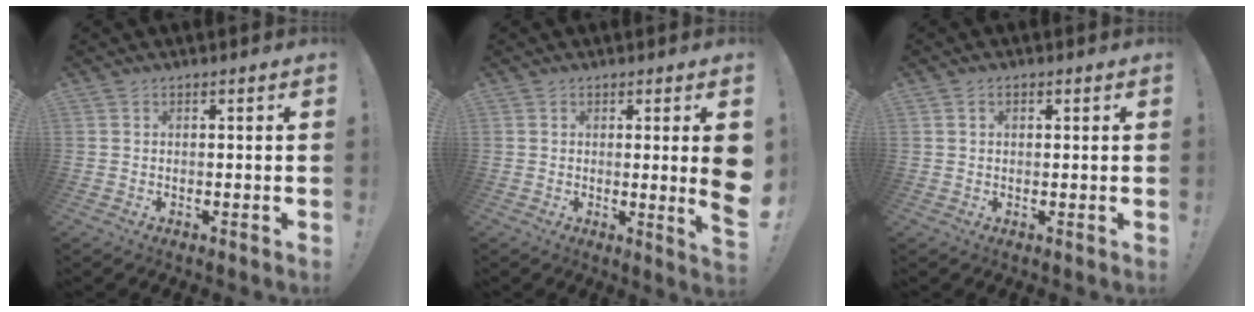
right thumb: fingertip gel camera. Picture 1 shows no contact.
{"total": 7.4, "force": [0.8, -0.3, 7.4], "torque": [-0.100, -0.022, 0.012]}
{"total": 1.1, "force": [0.3, 0.9, 0.6], "torque": [-0.004, 0.002, 0.004]}